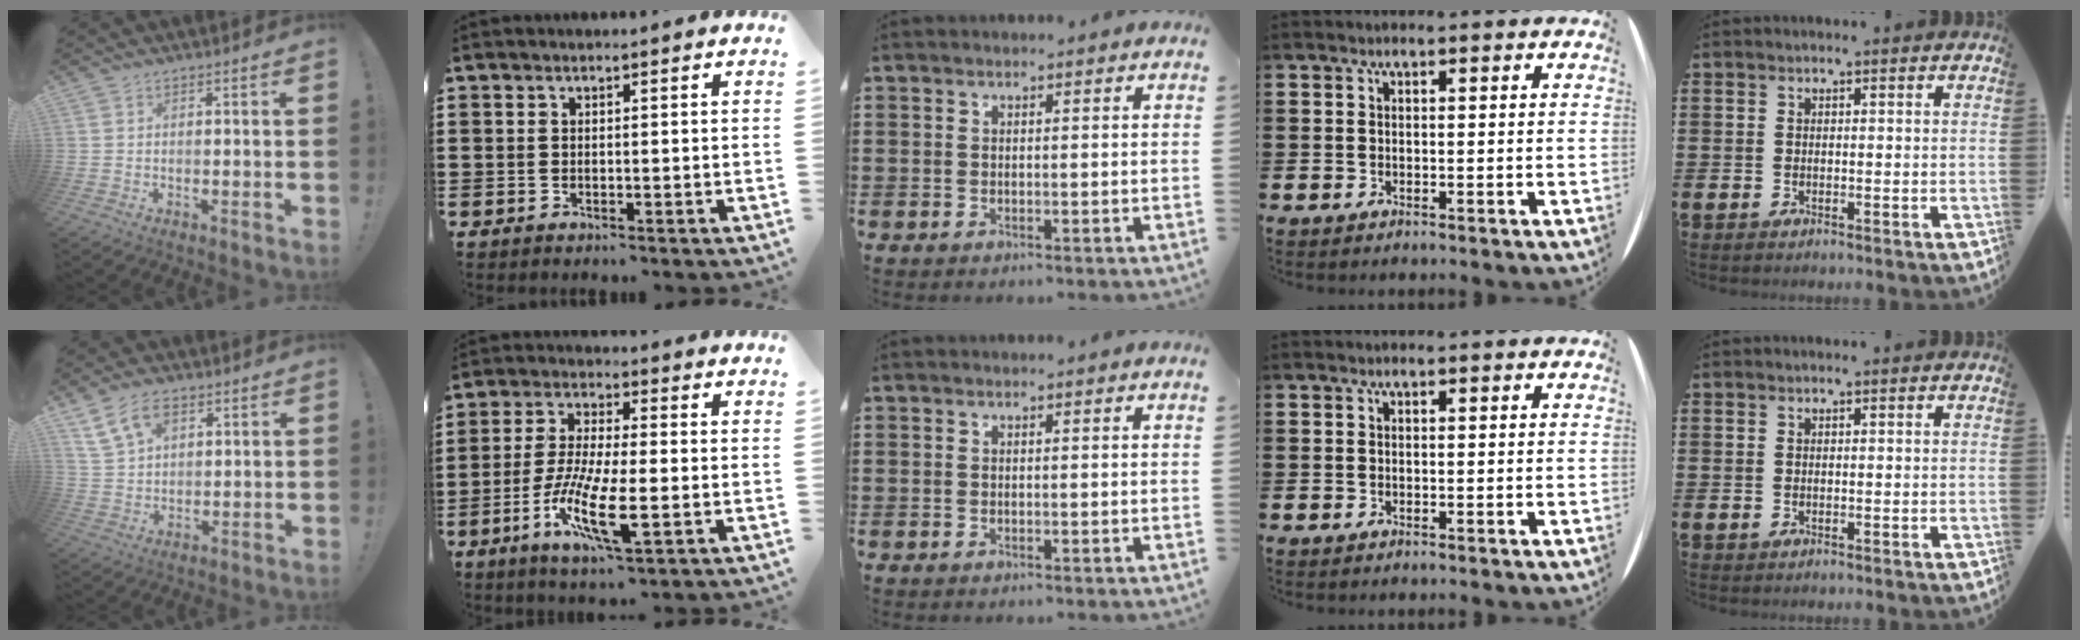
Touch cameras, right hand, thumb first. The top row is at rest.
{"thumb": {"total": 9.7, "force": [5.2, 5.9, 5.7], "torque": [-0.104, -0.008, 0.103]}, "index": {"total": 11.2, "force": [-3.9, 2.7, 10.1], "torque": [-0.216, -0.014, -0.076]}}